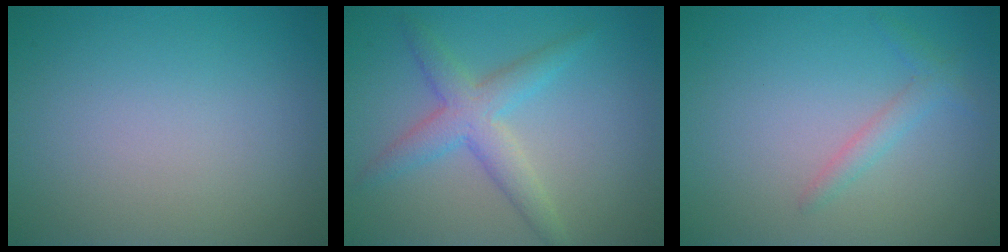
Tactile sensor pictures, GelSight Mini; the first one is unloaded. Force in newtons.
{"total": 3.8, "press": 3.8, "slide": 0.1}
{"total": 1.5, "press": 1.4, "slide": 0.1}